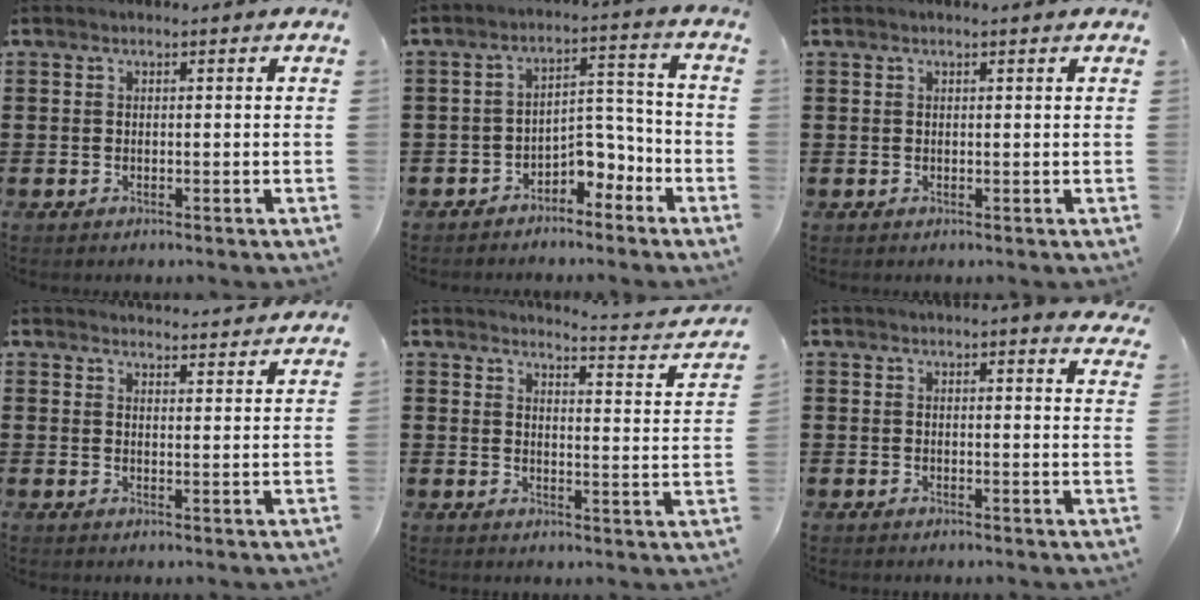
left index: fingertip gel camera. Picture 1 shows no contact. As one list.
[{"total": 5.2, "force": [-4.0, 2.3, 2.3], "torque": [-0.042, 0.014, -0.077]}, {"total": 0.5, "force": [0.4, -0.1, 0.4], "torque": [-0.006, -0.001, 0.007]}, {"total": 3.5, "force": [3.5, -0.2, 0.0], "torque": [-0.003, -0.023, 0.062]}, {"total": 3.0, "force": [2.8, -0.3, 0.9], "torque": [-0.019, -0.034, 0.039]}, {"total": 2.4, "force": [2.3, -0.2, 0.7], "torque": [-0.011, -0.009, 0.042]}]